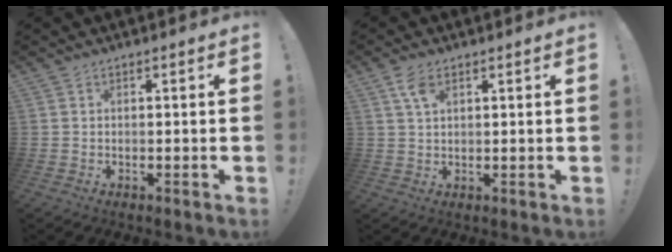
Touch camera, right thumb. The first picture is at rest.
{"total": 4.7, "force": [2.5, 2.3, 3.2], "torque": [-0.057, -0.006, 0.046]}